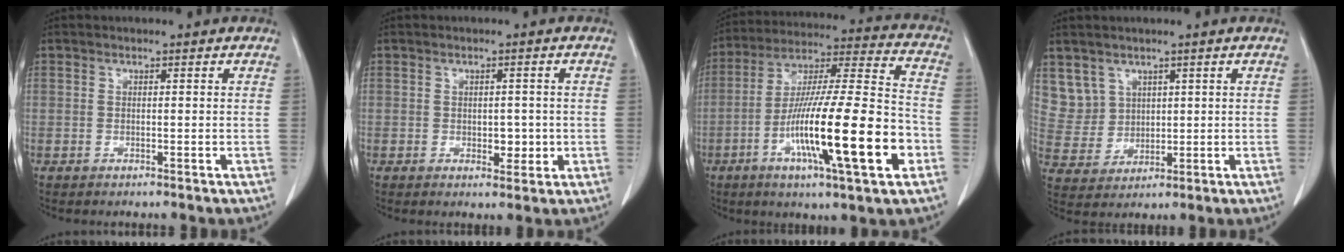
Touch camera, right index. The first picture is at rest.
{"total": 3.1, "force": [-0.3, 1.9, 2.4], "torque": [-0.027, 0.000, 0.002]}
{"total": 22.4, "force": [-7.3, 1.8, 21.1], "torque": [-0.354, -0.015, -0.123]}
{"total": 6.4, "force": [3.6, 5.3, 0.1], "torque": [-0.003, 0.013, 0.088]}